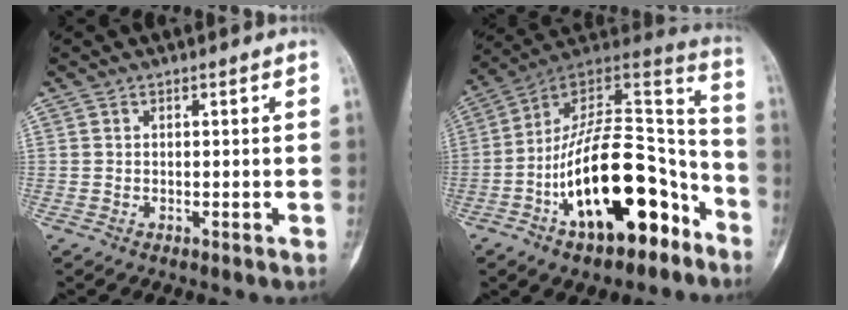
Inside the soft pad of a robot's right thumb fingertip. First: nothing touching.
{"total": 25.4, "force": [-11.2, 11.9, 19.4], "torque": [-0.294, 0.093, -0.175]}